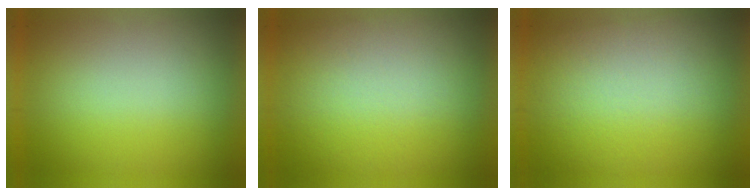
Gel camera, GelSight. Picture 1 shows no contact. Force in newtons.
{"total": 2.6}
{"total": 2.8}